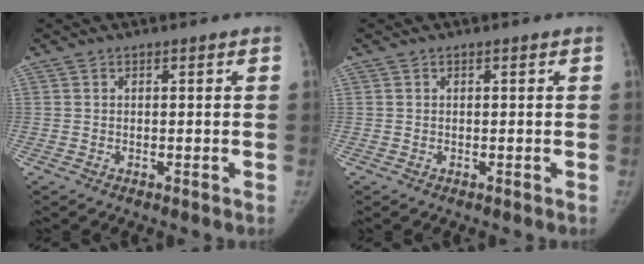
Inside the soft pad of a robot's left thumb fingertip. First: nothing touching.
{"total": 0.0}